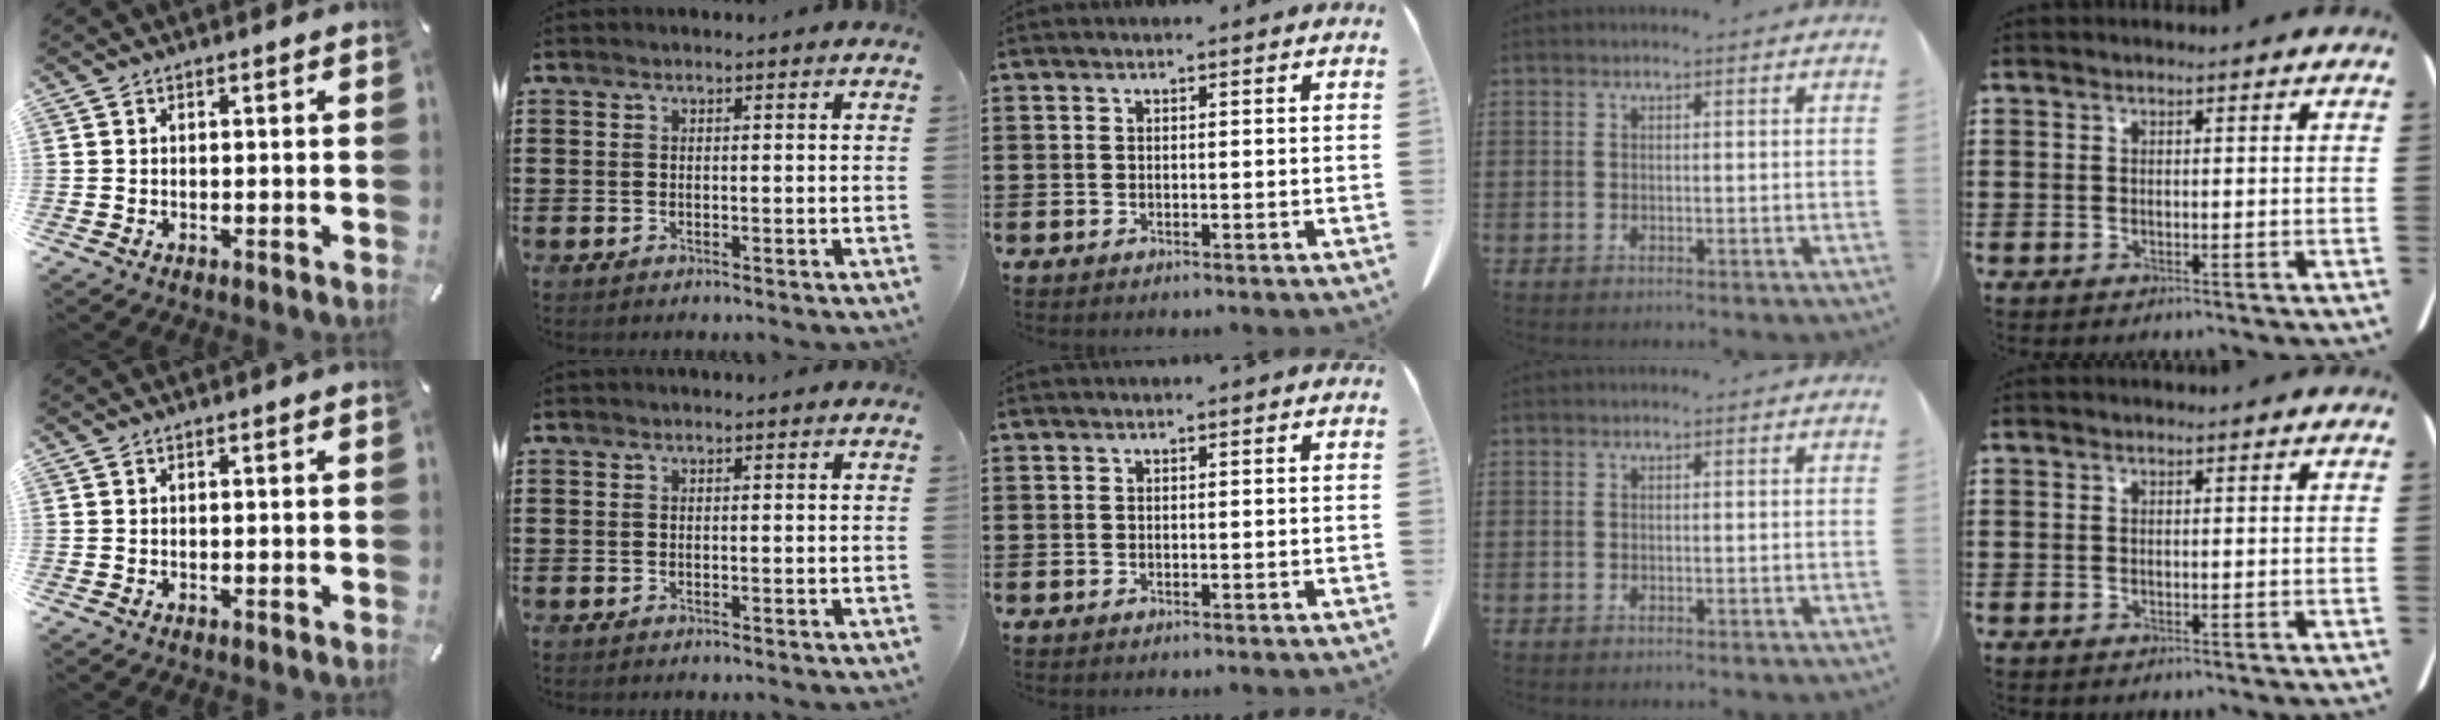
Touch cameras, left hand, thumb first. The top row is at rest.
{}